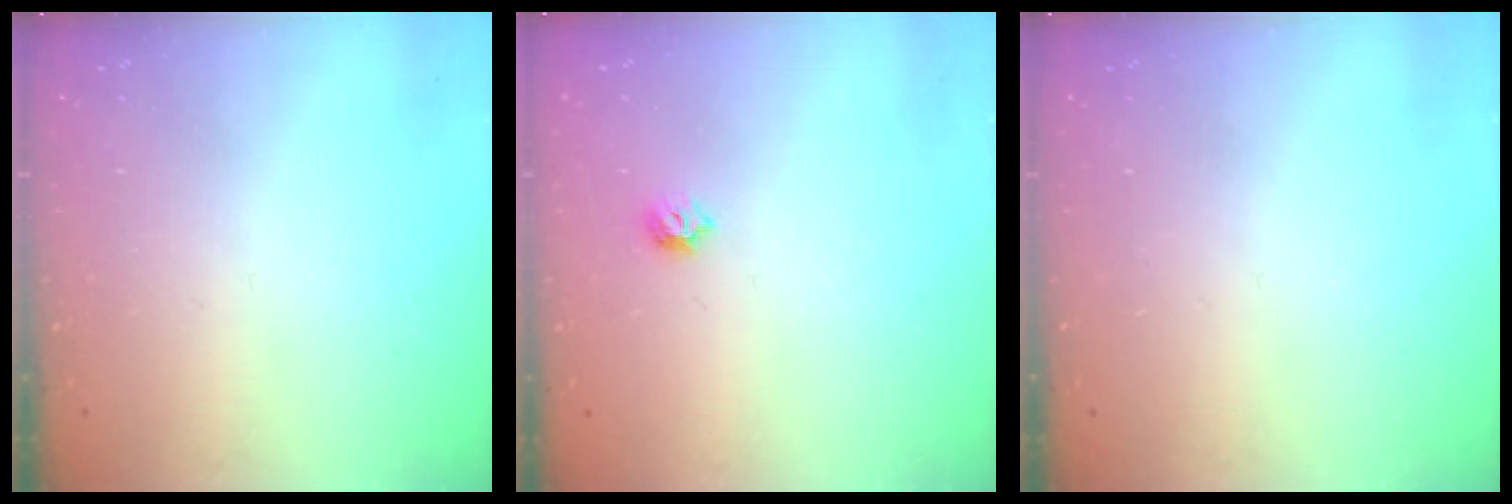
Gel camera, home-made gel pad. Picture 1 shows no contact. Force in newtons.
{"total": 6.1, "press": 6.0, "slide": 1.1}
{"total": 0.0}